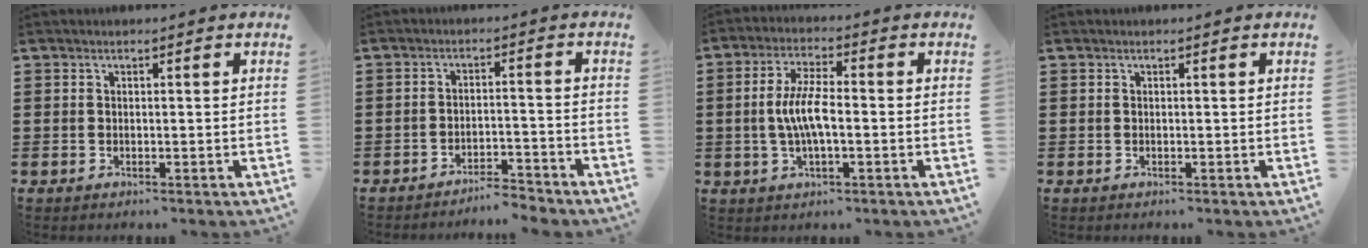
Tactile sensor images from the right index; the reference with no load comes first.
{"total": 3.8, "force": [-3.8, -0.2, 0.4], "torque": [-0.012, -0.001, -0.080]}
{"total": 6.5, "force": [-0.7, 1.9, 6.2], "torque": [-0.137, -0.004, -0.023]}
{"total": 0.0}